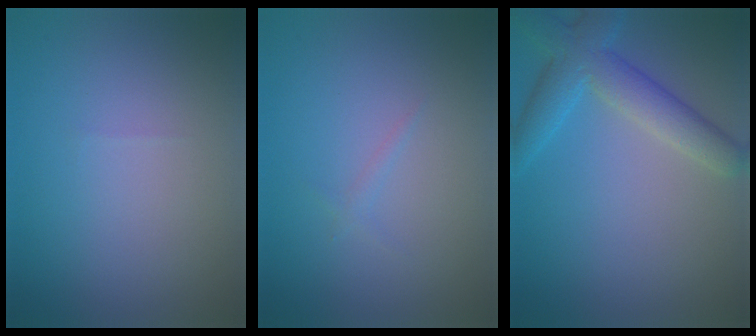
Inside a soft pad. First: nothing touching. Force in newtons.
{"total": 0.6, "press": 0.6, "slide": 0.1}
{"total": 4.9, "press": 4.9, "slide": 0.2}